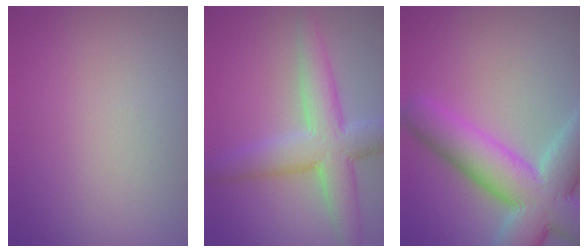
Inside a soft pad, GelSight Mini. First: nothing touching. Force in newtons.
{"total": 6.3, "press": 6.3, "slide": 0.1}
{"total": 10.8, "press": 10.8, "slide": 0.7}